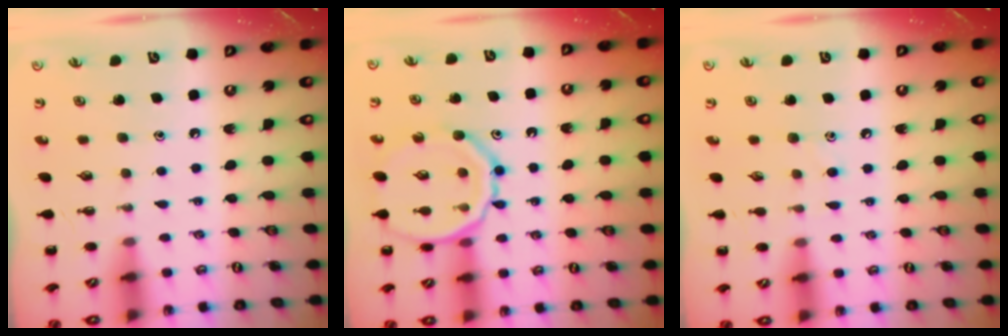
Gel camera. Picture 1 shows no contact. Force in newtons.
{"total": 15.3, "press": 15.2, "slide": 2.1}
{"total": 4.2, "press": 4.0, "slide": 1.3}